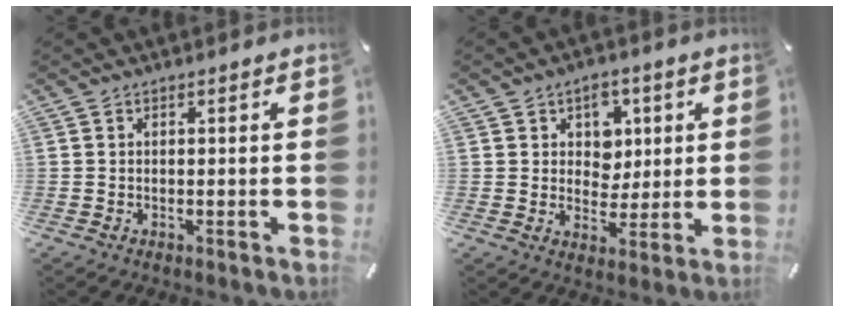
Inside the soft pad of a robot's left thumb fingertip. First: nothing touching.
{"total": 7.2, "force": [2.3, 6.4, 2.4], "torque": [-0.030, -0.006, 0.037]}